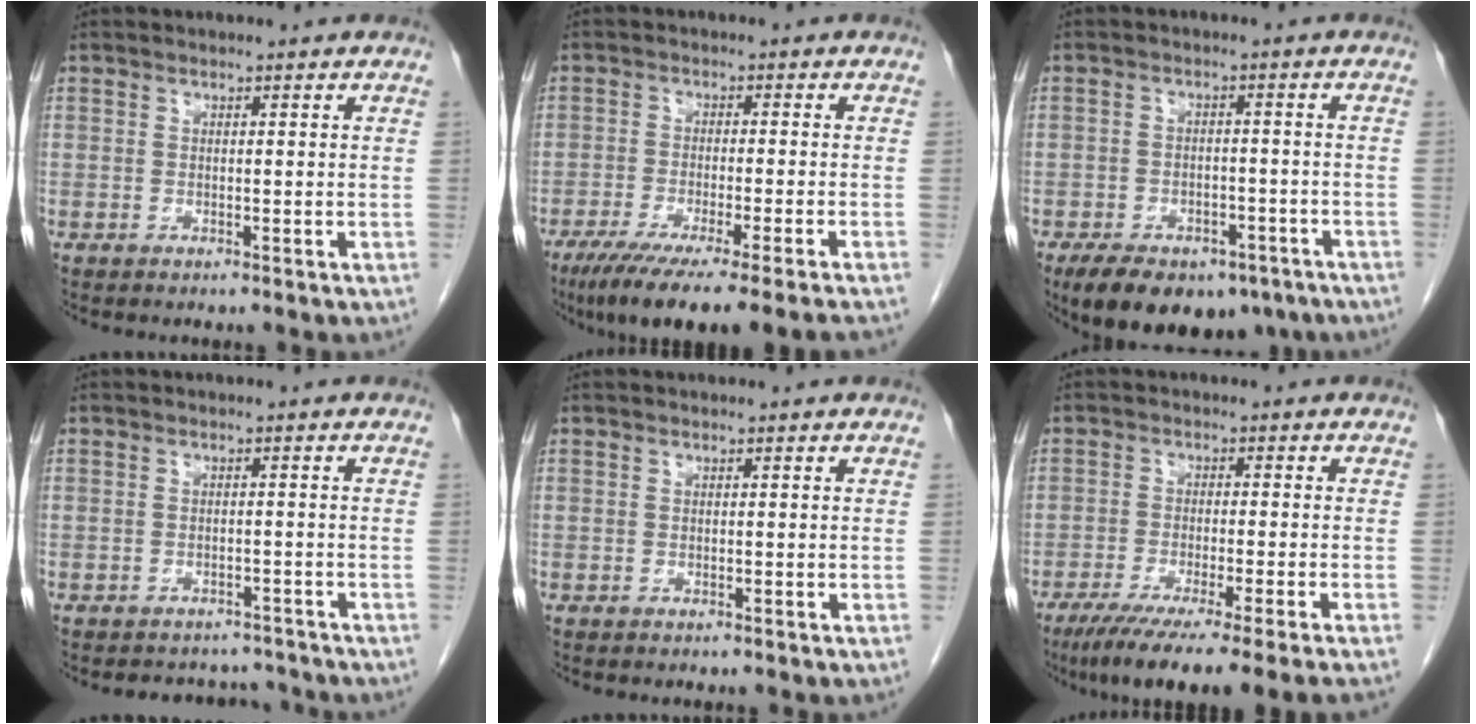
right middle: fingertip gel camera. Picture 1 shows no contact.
{"total": 12.5, "force": [-9.6, -0.9, 7.9], "torque": [-0.111, -0.040, -0.149]}
{"total": 14.7, "force": [-9.8, 7.9, 7.7], "torque": [-0.136, -0.003, -0.135]}
{"total": 5.1, "force": [-4.8, 1.7, -0.2], "torque": [0.006, 0.011, -0.057]}
{"total": 0.0}
{"total": 11.9, "force": [-9.1, -1.3, 7.5], "torque": [-0.105, -0.040, -0.142]}